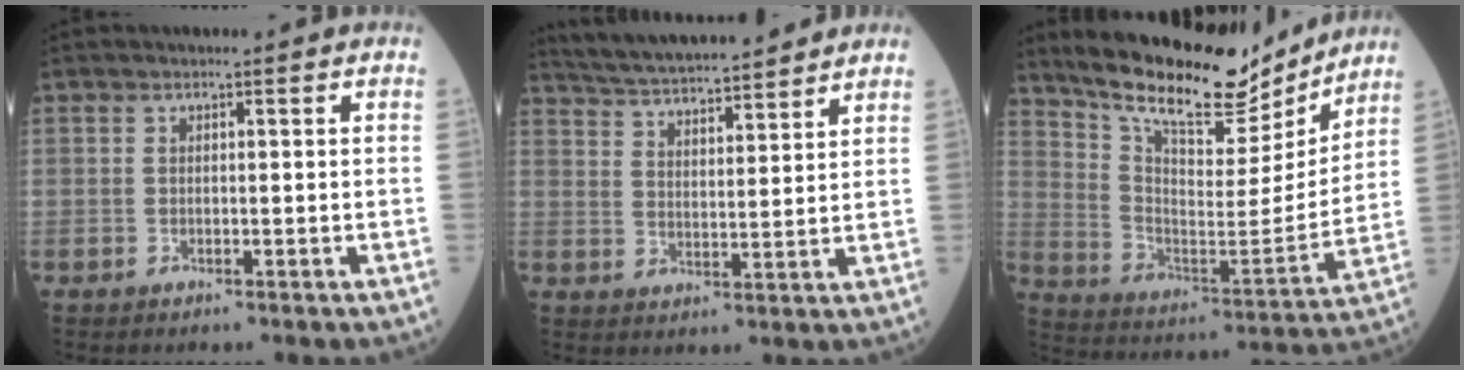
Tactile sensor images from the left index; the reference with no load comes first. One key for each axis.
{"total": 15.1, "fx": 13.8, "fy": 1.8, "fz": 5.8, "tx": -0.102, "ty": 0.022, "tz": 0.217}
{"total": 19.9, "fx": 17.2, "fy": 5.1, "fz": 8.6, "tx": -0.151, "ty": -0.017, "tz": 0.276}